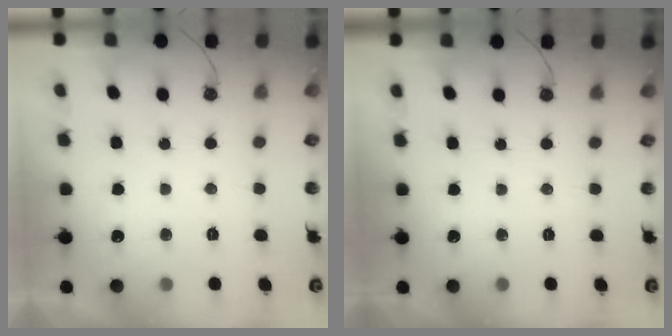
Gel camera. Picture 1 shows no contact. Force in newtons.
{"total": 0.0}